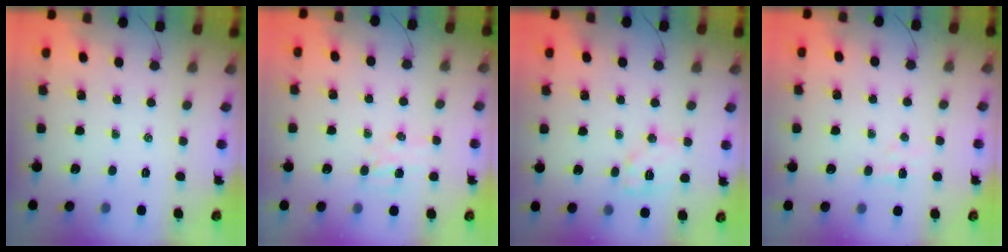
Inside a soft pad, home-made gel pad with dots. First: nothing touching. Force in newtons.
{"total": 5.8, "press": 5.6, "slide": 1.4}
{"total": 9.4, "press": 9.4, "slide": 0.7}
{"total": 3.7, "press": 3.5, "slide": 1.2}